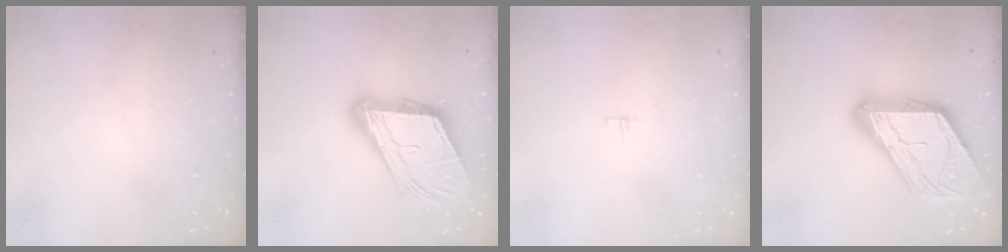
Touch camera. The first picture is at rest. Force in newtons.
{"total": 19.0, "press": 18.8, "slide": 3.0}
{"total": 3.2, "press": 3.2, "slide": 0.2}
{"total": 23.3, "press": 23.2, "slide": 2.2}